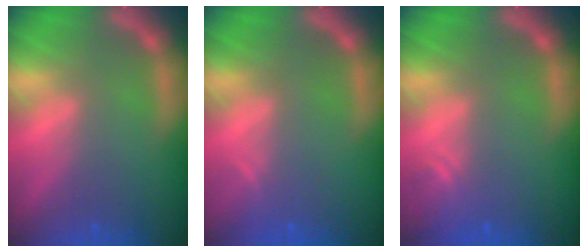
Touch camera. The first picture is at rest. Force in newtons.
{"total": 0.9}
{"total": 1.9}